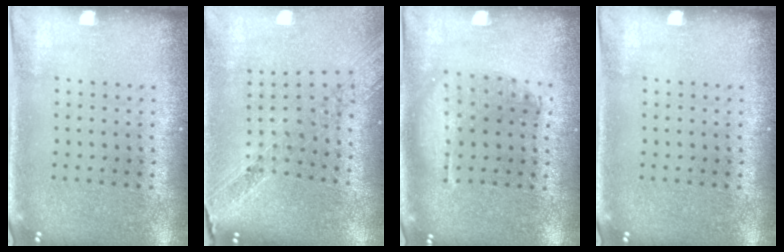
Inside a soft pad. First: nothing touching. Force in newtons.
{"total": 1.1, "press": 1.1, "slide": 0.2}
{"total": 1.3, "press": 1.3, "slide": 0.3}
{"total": 0.0}